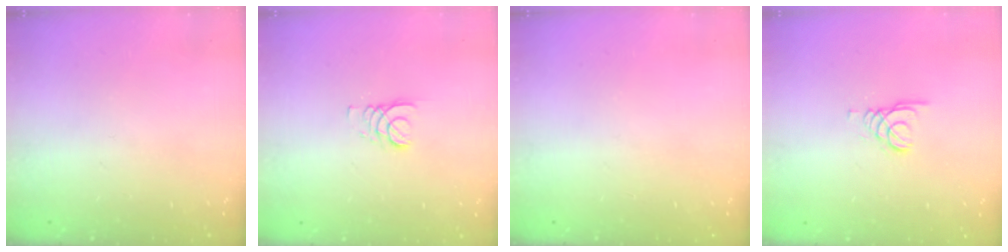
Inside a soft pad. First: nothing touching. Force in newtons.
{"total": 2.7, "press": 2.7, "slide": 0.3}
{"total": 0.0}
{"total": 1.3, "press": 1.3, "slide": 0.1}